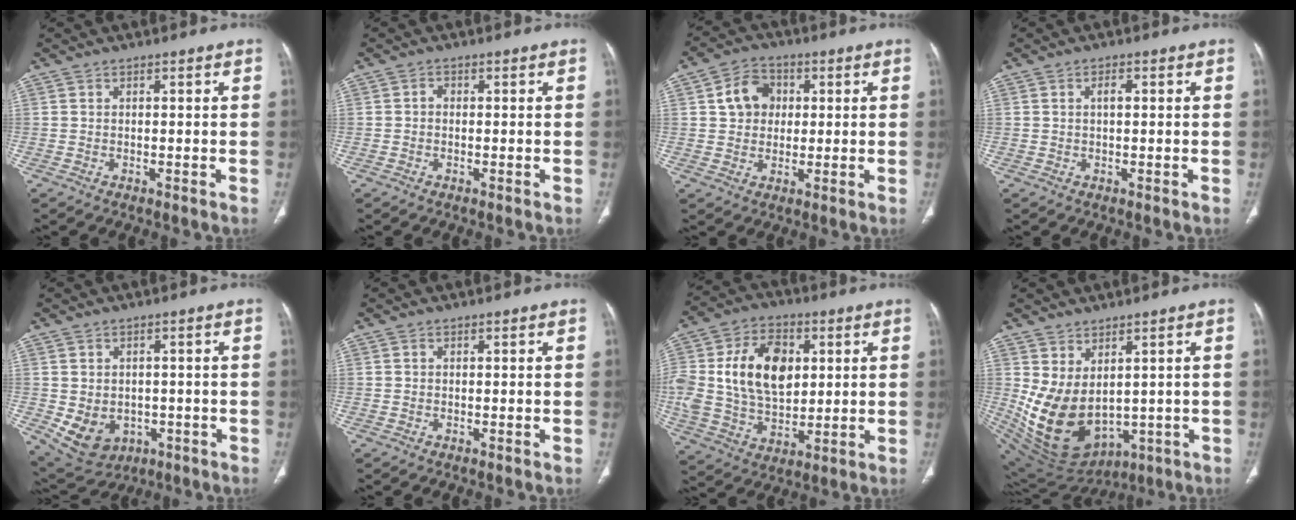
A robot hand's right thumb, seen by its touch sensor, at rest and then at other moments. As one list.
[{"total": 1.0, "force": [-0.2, 0.7, 0.6], "torque": [-0.006, 0.003, -0.007]}, {"total": 7.6, "force": [1.5, 6.3, 3.9], "torque": [-0.042, 0.005, 0.020]}, {"total": 1.6, "force": [0.3, 0.7, 1.4], "torque": [-0.028, 0.004, 0.005]}, {"total": 9.5, "force": [-2.3, 7.7, 5.1], "torque": [-0.075, 0.010, -0.010]}, {"total": 0.0}, {"total": 18.8, "force": [3.7, 12.6, 13.4], "torque": [-0.231, -0.002, 0.074]}, {"total": 13.5, "force": [1.1, 8.8, 10.2], "torque": [-0.169, -0.025, 0.061]}]